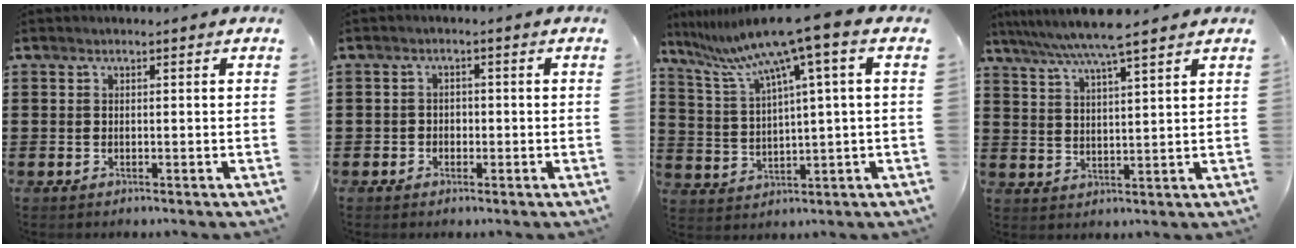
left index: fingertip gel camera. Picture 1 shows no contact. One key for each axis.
{"total": 1.5, "fx": -0.6, "fy": 1.4, "fz": 0.3, "tx": -0.010, "ty": 0.003, "tz": -0.015}
{"total": 9.1, "fx": 6.0, "fy": -0.6, "fz": 6.9, "tx": -0.161, "ty": -0.039, "tz": 0.094}
{"total": 6.6, "fx": 5.7, "fy": -0.5, "fz": 3.4, "tx": -0.083, "ty": -0.023, "tz": 0.098}